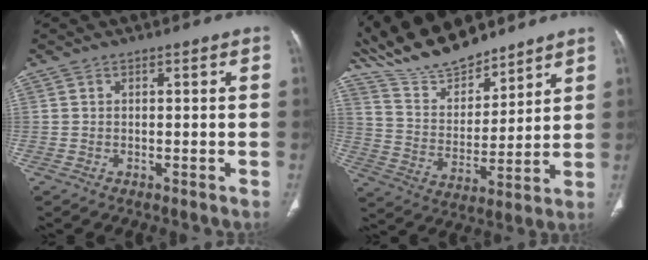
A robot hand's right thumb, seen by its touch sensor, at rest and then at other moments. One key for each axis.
{"total": 16.7, "fx": 14.8, "fy": 5.1, "fz": 5.9, "tx": -0.077, "ty": -0.070, "tz": 0.276}